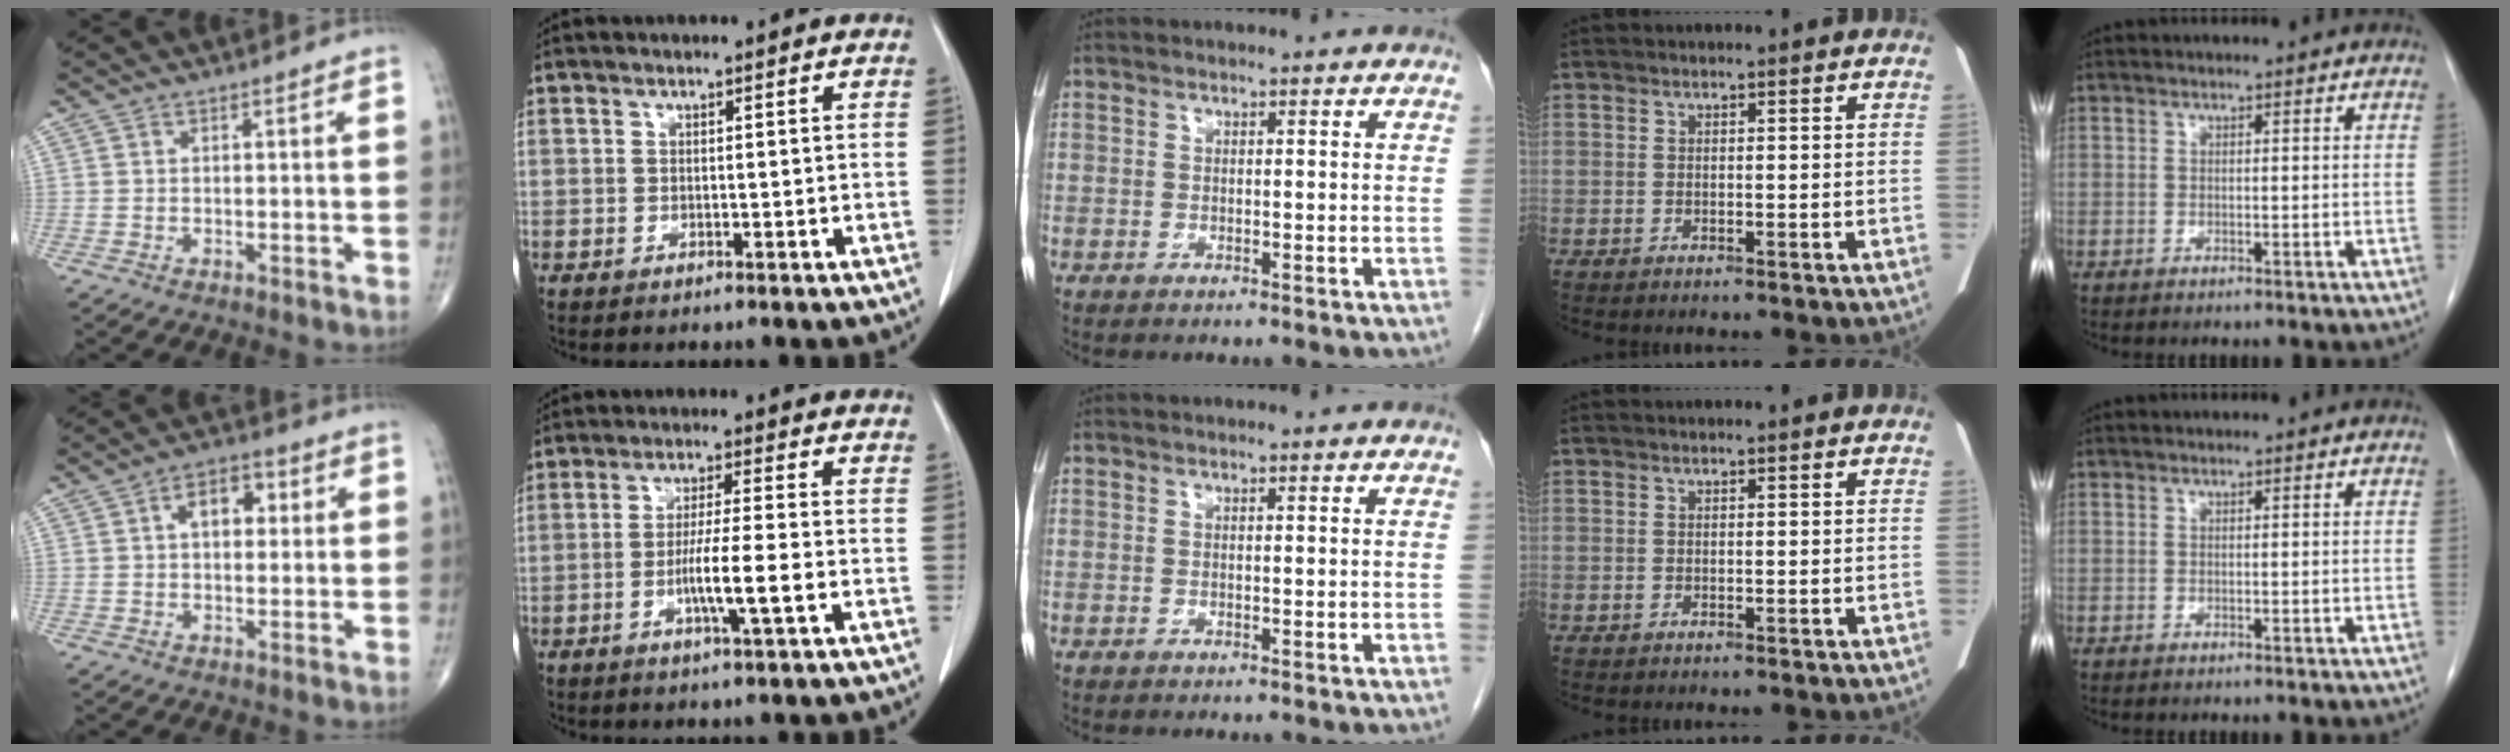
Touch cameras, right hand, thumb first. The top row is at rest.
{"thumb": {"total": 6.5, "force": [1.3, 4.1, 4.9], "torque": [-0.054, 0.014, 0.012]}, "index": {"total": 6.7, "force": [-2.0, -0.3, 6.4], "torque": [-0.115, -0.008, -0.038]}}